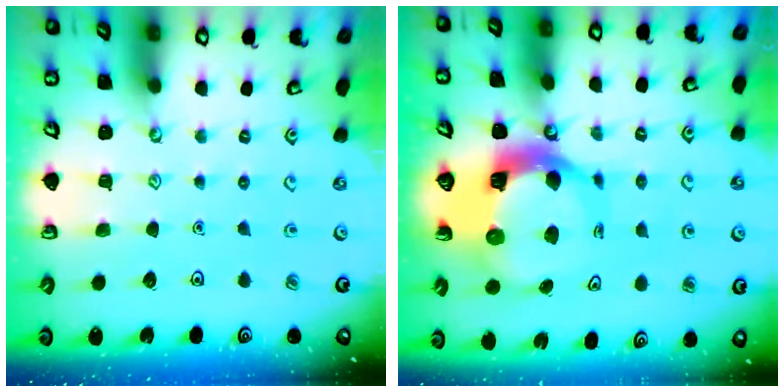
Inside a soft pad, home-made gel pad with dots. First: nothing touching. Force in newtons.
{"total": 11.1, "press": 11.0, "slide": 1.7}